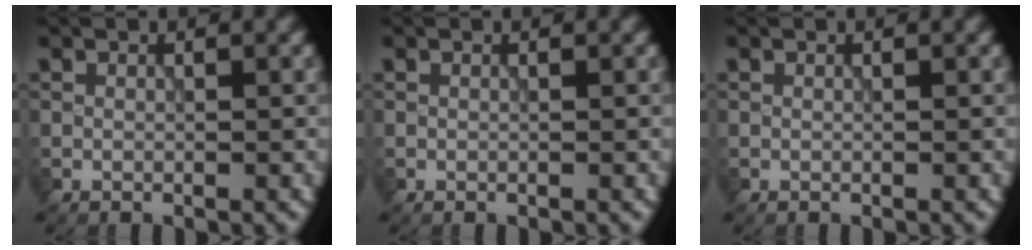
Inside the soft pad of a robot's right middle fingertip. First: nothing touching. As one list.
[{"total": 0.0}, {"total": 0.0}]